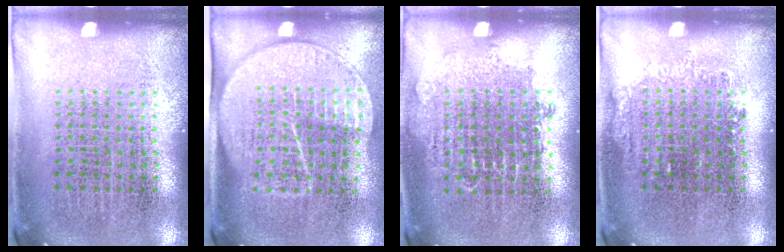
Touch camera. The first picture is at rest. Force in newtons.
{"total": 1.8, "press": 1.5, "slide": 1.0}
{"total": 0.5, "press": 0.5, "slide": 0.1}
{"total": 0.8, "press": 0.7, "slide": 0.2}